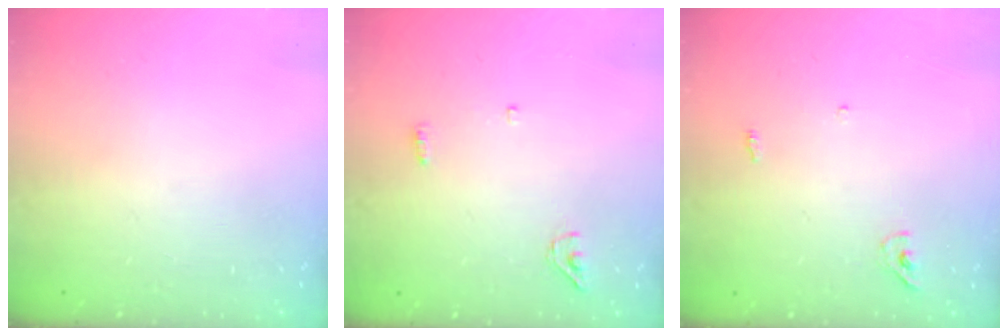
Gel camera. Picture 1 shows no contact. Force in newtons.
{"total": 3.7, "press": 3.6, "slide": 0.9}
{"total": 3.7, "press": 3.6, "slide": 1.0}